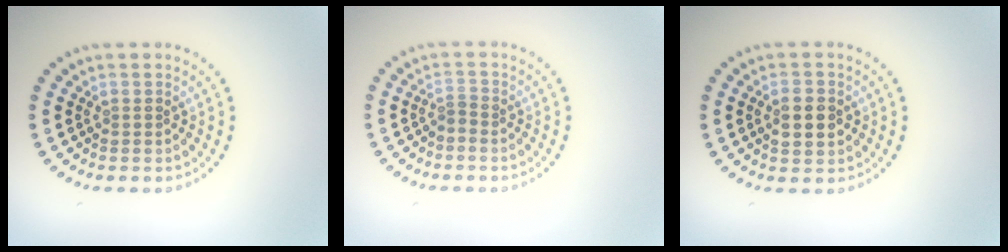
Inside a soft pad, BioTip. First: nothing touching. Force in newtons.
{"total": 0.8, "press": 0.4, "slide": 0.7}
{"total": 3.0, "press": 2.9, "slide": 0.2}